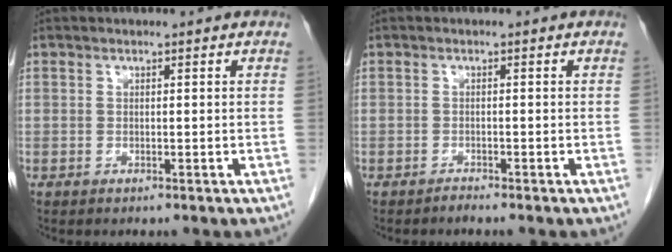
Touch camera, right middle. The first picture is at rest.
{"total": 0.6, "force": [-0.6, -0.1, 0.1], "torque": [-0.006, -0.002, -0.010]}